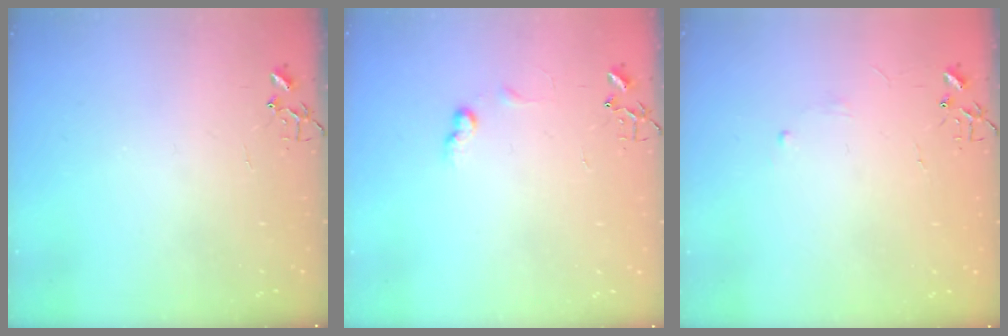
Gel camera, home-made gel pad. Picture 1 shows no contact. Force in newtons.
{"total": 6.0, "press": 6.0, "slide": 0.8}
{"total": 2.9, "press": 2.8, "slide": 0.5}